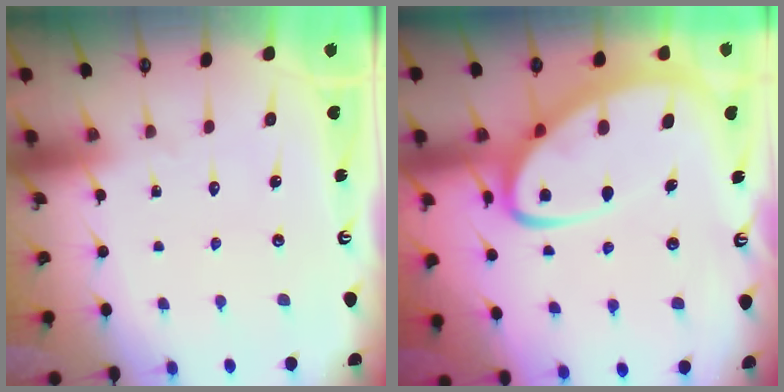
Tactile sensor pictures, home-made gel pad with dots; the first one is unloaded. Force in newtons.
{"total": 11.0, "press": 10.9, "slide": 1.1}